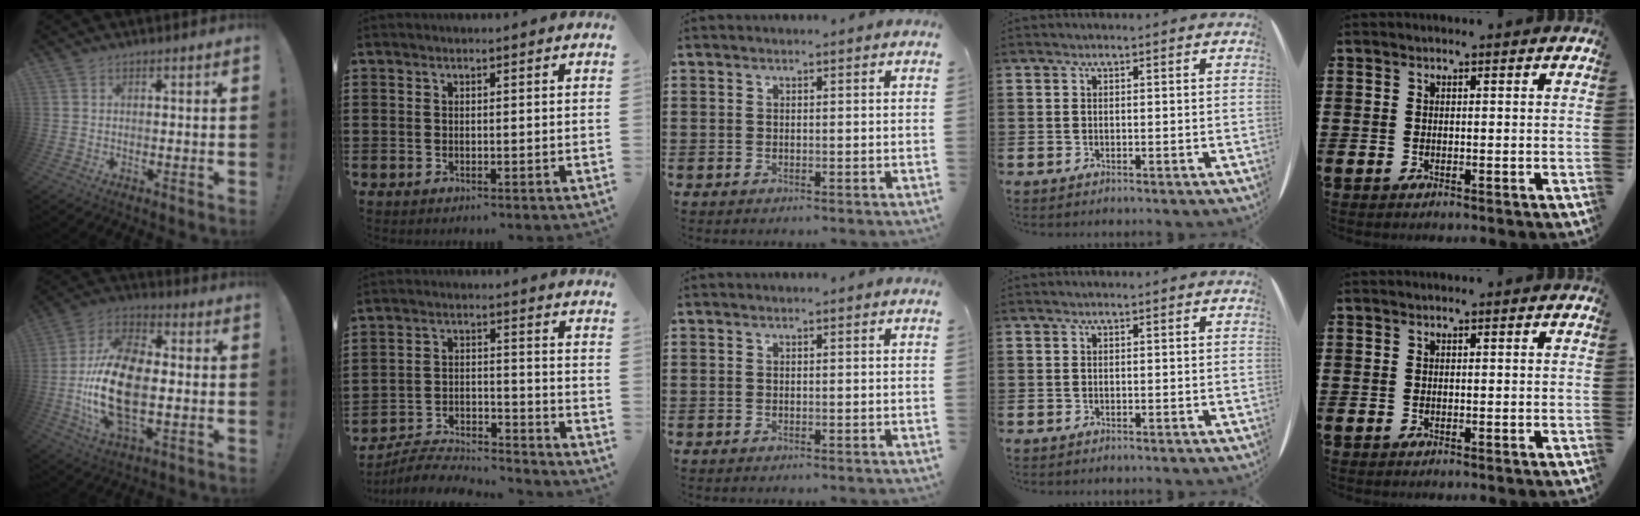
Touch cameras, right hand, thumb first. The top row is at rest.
{"thumb": {"total": 20.7, "force": [-3.0, 11.3, 17.1], "torque": [-0.337, 0.007, -0.047]}, "index": {"total": 5.8, "force": [-5.7, 0.3, 0.9], "torque": [-0.029, 0.001, -0.117]}}